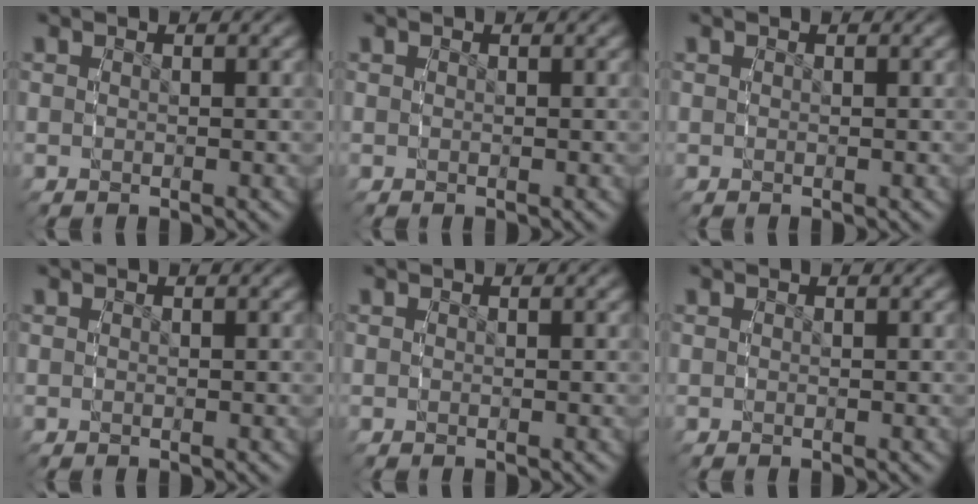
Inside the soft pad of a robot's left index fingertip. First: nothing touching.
{"total": 0.0}
{"total": 0.0}
{"total": 0.0}
{"total": 0.0}
{"total": 0.0}